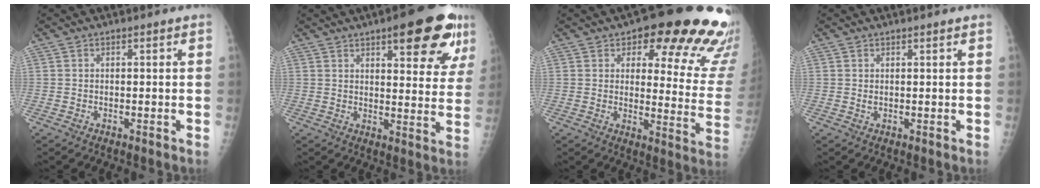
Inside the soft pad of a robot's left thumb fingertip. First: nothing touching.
{"total": 16.8, "force": [9.2, 5.3, 13.1], "torque": [-0.137, -0.033, 0.117]}
{"total": 21.4, "force": [14.1, 8.3, 13.8], "torque": [-0.110, -0.075, 0.160]}
{"total": 1.3, "force": [0.9, 0.3, 0.9], "torque": [-0.016, -0.001, 0.016]}